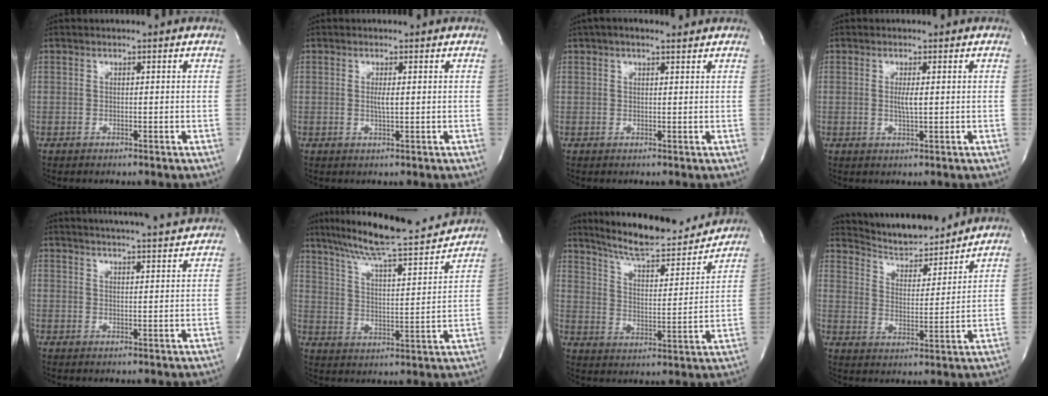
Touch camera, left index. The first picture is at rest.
{"total": 1.5, "force": [0.1, 0.1, 1.5], "torque": [-0.033, -0.003, 0.002]}
{"total": 4.3, "force": [3.2, 1.2, 2.6], "torque": [-0.046, 0.025, 0.049]}
{"total": 2.1, "force": [0.1, 0.1, 2.1], "torque": [-0.043, -0.004, 0.002]}
{"total": 13.5, "force": [12.8, 0.0, 4.2], "torque": [-0.070, -0.006, 0.164]}
{"total": 19.9, "force": [17.7, 1.3, 9.1], "torque": [-0.158, 0.001, 0.265]}
{"total": 18.5, "force": [16.7, 2.8, 7.4], "torque": [-0.117, -0.006, 0.249]}
{"total": 12.8, "force": [12.2, 1.7, 3.3], "torque": [-0.058, -0.001, 0.200]}